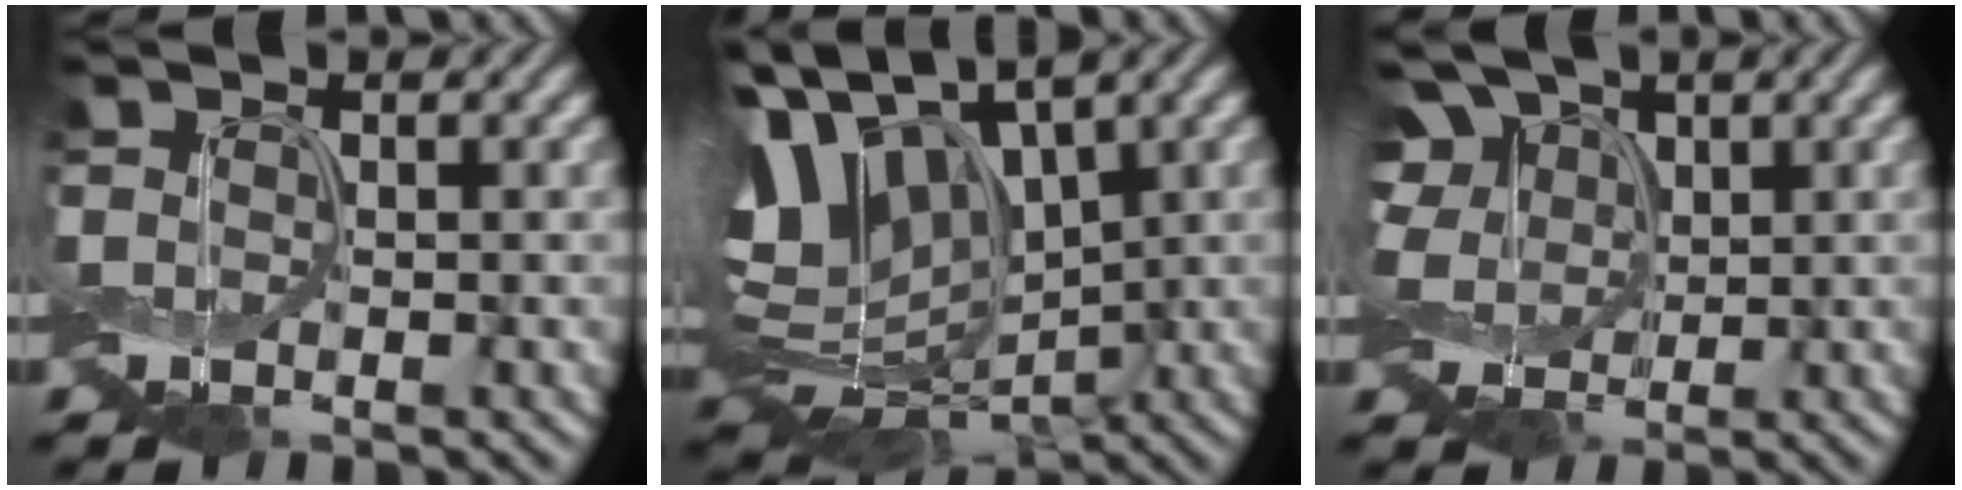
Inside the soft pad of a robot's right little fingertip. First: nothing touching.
{"total": 11.3, "force": [2.5, 7.2, 8.3], "torque": [-0.180, 0.010, 0.045]}
{"total": 7.8, "force": [2.2, 5.8, 4.7], "torque": [-0.113, 0.016, 0.026]}